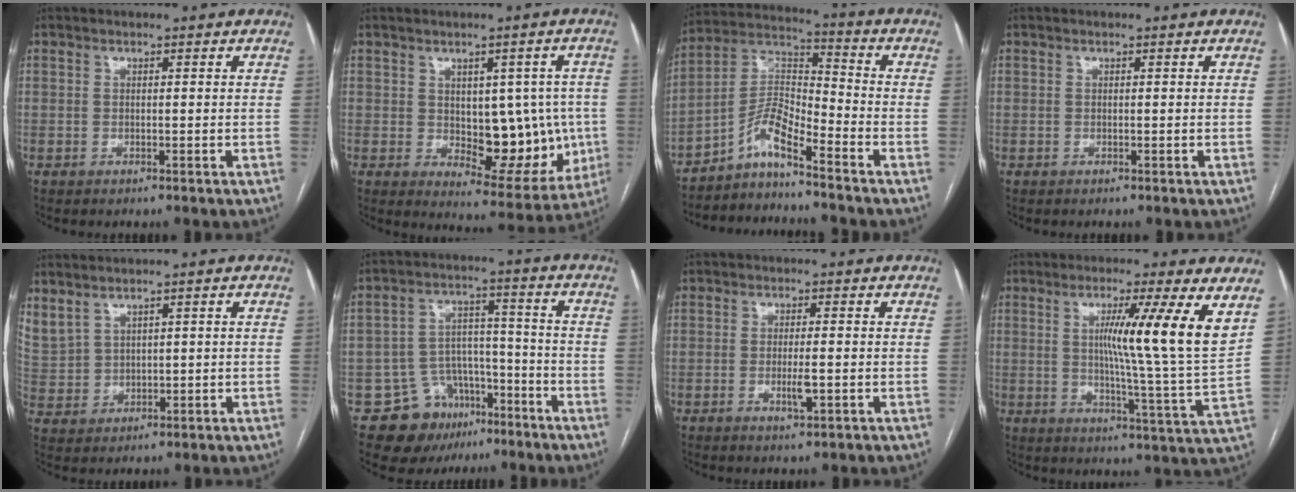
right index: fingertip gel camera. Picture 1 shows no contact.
{"total": 12.9, "force": [-0.4, 6.7, 11.0], "torque": [-0.123, 0.010, 0.019]}
{"total": 7.4, "force": [-5.7, 1.2, 4.5], "torque": [-0.094, 0.021, -0.111]}
{"total": 0.0}
{"total": 9.5, "force": [5.8, 6.0, 4.4], "torque": [-0.135, 0.013, 0.142]}
{"total": 10.7, "force": [-6.6, 7.7, 3.3], "torque": [-0.045, 0.046, -0.095]}
{"total": 3.0, "force": [-0.8, 0.6, 2.8], "torque": [-0.053, -0.003, -0.010]}
{"total": 13.4, "force": [5.1, -2.0, 12.2], "torque": [-0.178, -0.014, 0.076]}